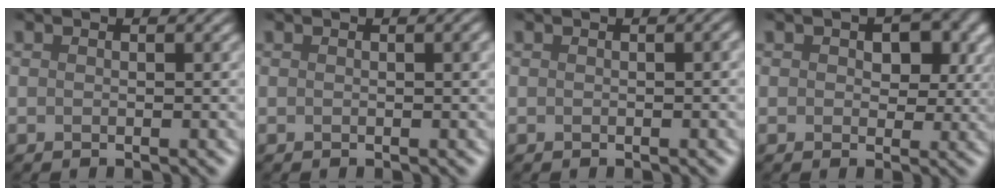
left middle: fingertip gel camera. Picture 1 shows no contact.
{"total": 0.8, "force": [-0.1, 0.3, 0.7], "torque": [-0.006, 0.001, -0.003]}
{"total": 1.4, "force": [-0.4, 0.7, 1.2], "torque": [-0.006, 0.009, -0.008]}
{"total": 5.4, "force": [1.4, 4.0, 3.3], "torque": [-0.019, 0.019, 0.002]}